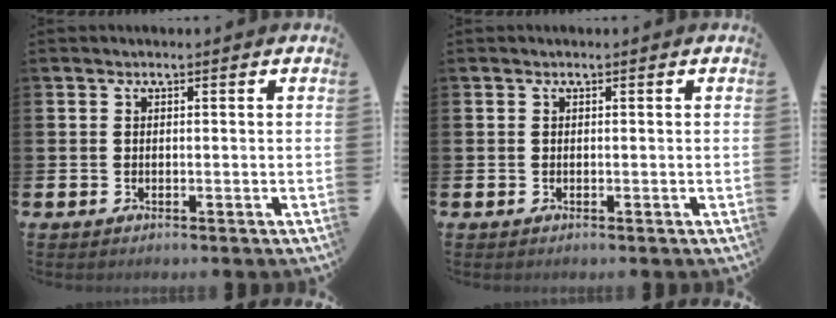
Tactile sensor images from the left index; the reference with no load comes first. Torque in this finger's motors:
{"motor_torque": [0.02, -0.02, 0.00, 0.00]}